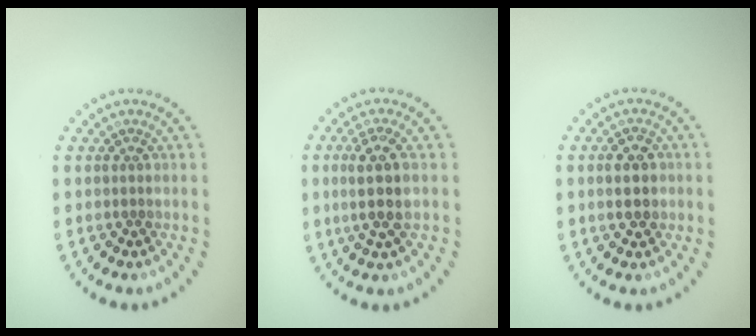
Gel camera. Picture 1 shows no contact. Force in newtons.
{"total": 3.3, "press": 3.0, "slide": 1.5}
{"total": 3.4, "press": 3.4, "slide": 0.2}